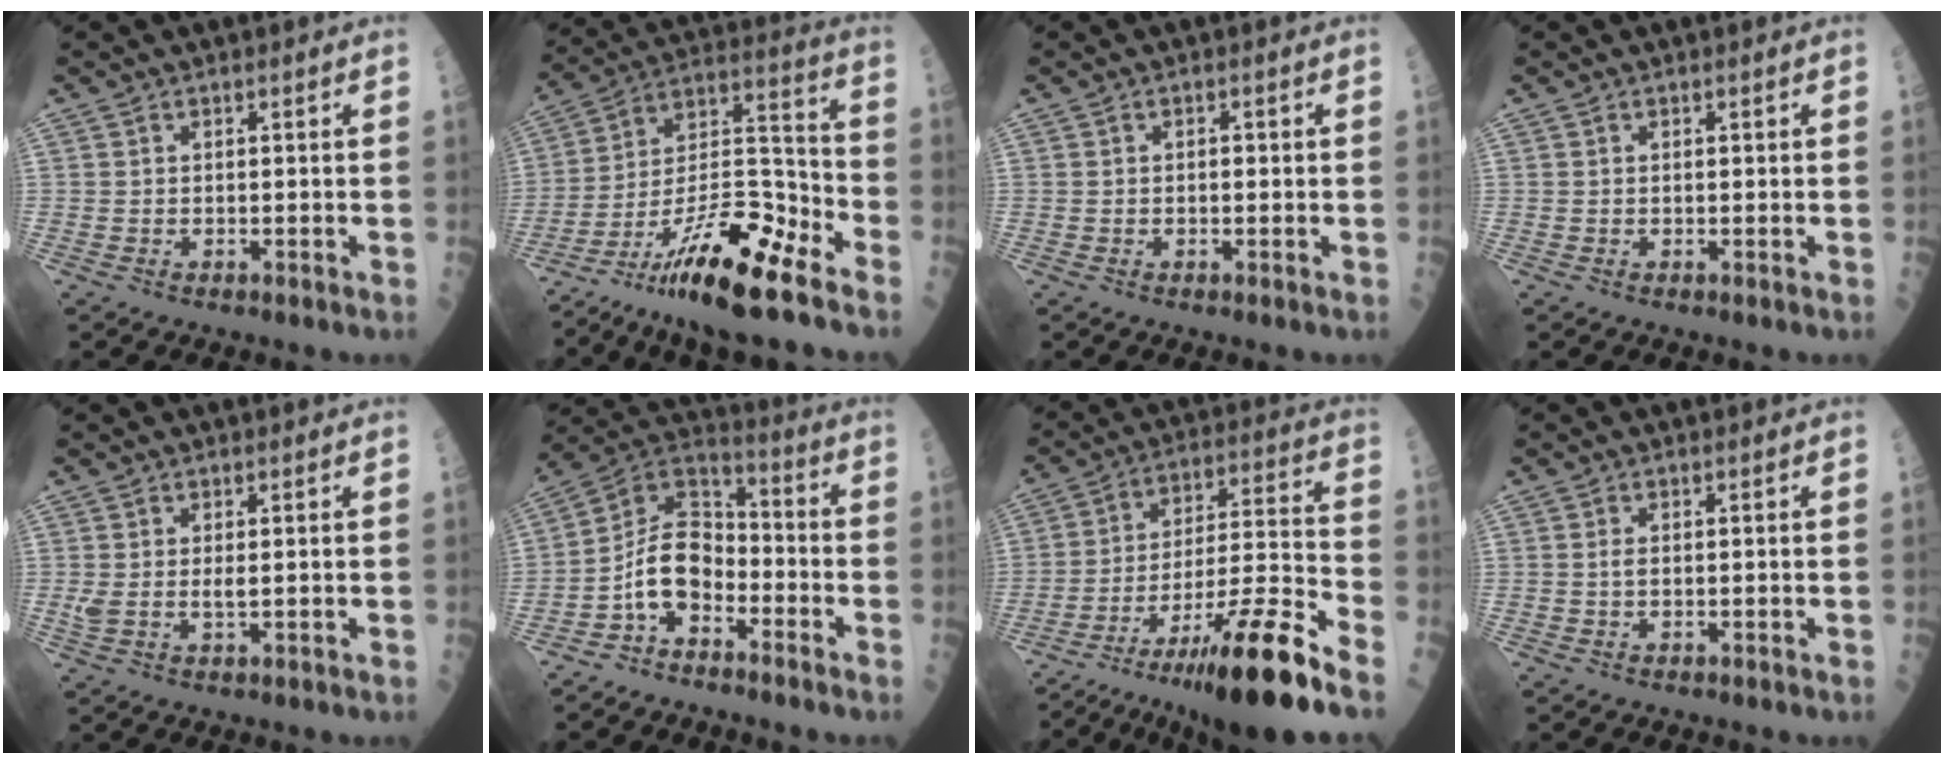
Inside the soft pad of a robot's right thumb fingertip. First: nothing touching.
{"total": 22.2, "force": [-13.4, 4.9, 17.0], "torque": [-0.317, 0.056, -0.231]}
{"total": 1.0, "force": [0.0, 0.5, 0.9], "torque": [-0.011, 0.001, -0.002]}
{"total": 0.0}
{"total": 3.0, "force": [0.4, 1.1, 2.7], "torque": [-0.061, 0.001, 0.015]}
{"total": 10.8, "force": [-4.5, 6.7, 7.2], "torque": [-0.116, 0.070, -0.094]}
{"total": 22.9, "force": [-14.2, 2.4, 17.7], "torque": [-0.282, 0.043, -0.233]}
{"total": 1.1, "force": [0.1, 0.5, 0.9], "torque": [-0.021, -0.002, 0.002]}